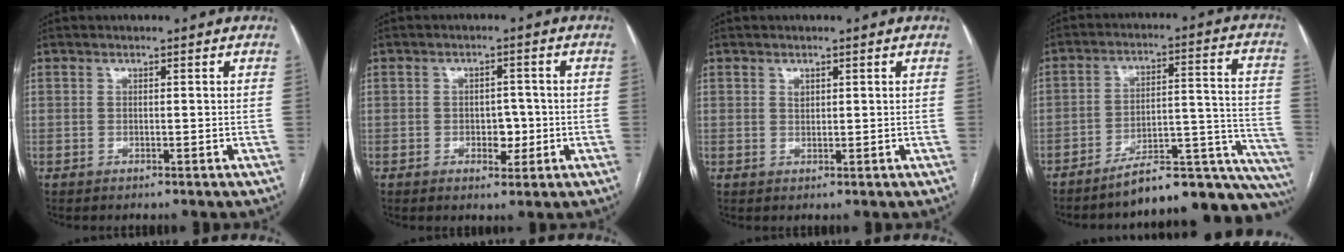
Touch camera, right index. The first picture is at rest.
{"total": 3.9, "force": [-1.0, 2.4, 2.9], "torque": [-0.035, 0.007, -0.008]}
{"total": 1.0, "force": [0.5, 0.8, 0.5], "torque": [-0.008, -0.002, 0.009]}
{"total": 20.6, "force": [-18.0, 3.1, 9.4], "torque": [-0.043, 0.059, -0.246]}